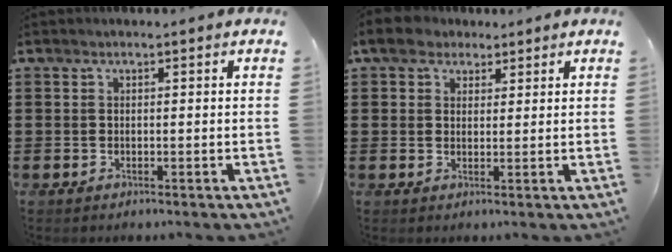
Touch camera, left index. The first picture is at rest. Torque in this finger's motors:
{"motor_torque": [1.08, -0.88, 0.31, 0.05]}